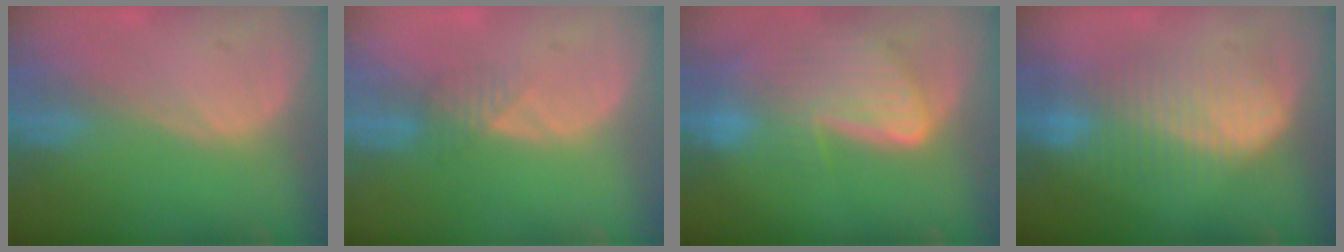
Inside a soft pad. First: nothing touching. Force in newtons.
{"total": 2.3, "press": 2.1, "slide": 1.0}
{"total": 9.2, "press": 8.0, "slide": 4.7}
{"total": 7.5, "press": 7.5, "slide": 0.2}